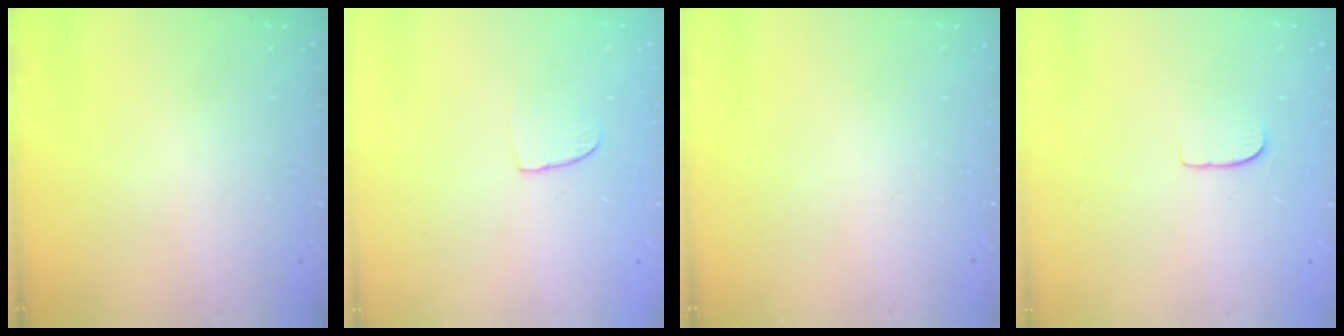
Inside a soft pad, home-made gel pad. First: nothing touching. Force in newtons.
{"total": 6.0, "press": 6.0, "slide": 0.4}
{"total": 0.0}
{"total": 4.8, "press": 4.7, "slide": 0.6}